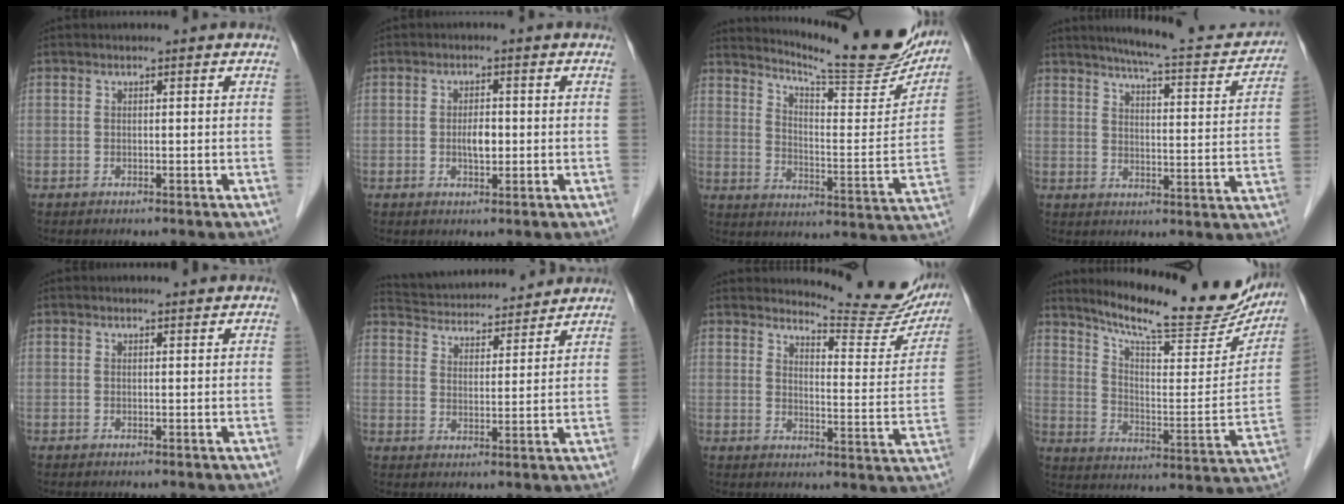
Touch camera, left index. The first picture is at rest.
{"total": 2.7, "force": [-0.5, 1.1, 2.3], "torque": [-0.042, -0.002, -0.007]}
{"total": 20.7, "force": [19.0, 1.4, 7.9], "torque": [-0.122, -0.069, 0.251]}
{"total": 15.7, "force": [14.3, 2.0, 6.2], "torque": [-0.083, -0.018, 0.178]}
{"total": 0.7, "force": [0.7, -0.1, 0.0], "torque": [-0.007, -0.005, 0.009]}
{"total": 15.4, "force": [14.6, 2.8, 4.1], "torque": [-0.072, 0.028, 0.222]}
{"total": 13.9, "force": [13.4, 1.8, 2.8], "torque": [-0.030, -0.070, 0.149]}
{"total": 21.2, "force": [19.0, 3.3, 8.8], "torque": [-0.132, -0.043, 0.263]}